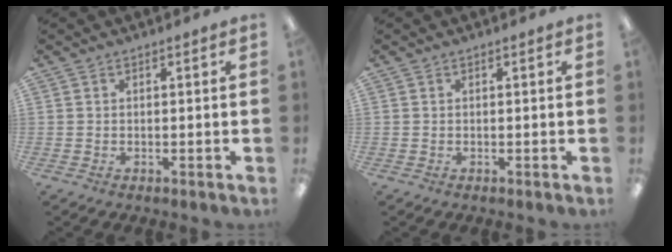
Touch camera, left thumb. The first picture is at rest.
{"total": 0.0}